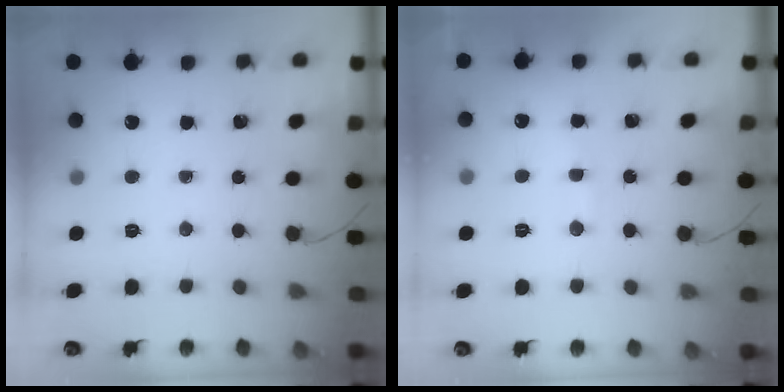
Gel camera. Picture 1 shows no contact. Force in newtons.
{"total": 7.5, "press": 7.3, "slide": 1.5}